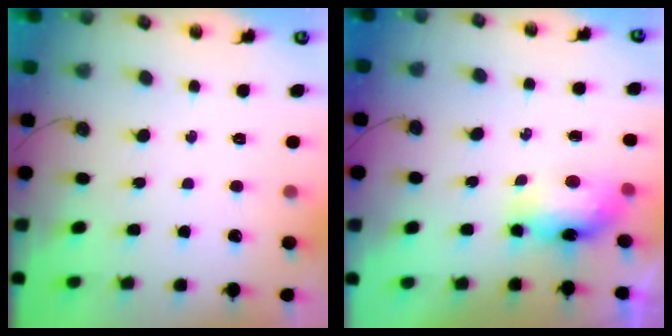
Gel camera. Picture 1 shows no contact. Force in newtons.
{"total": 15.8, "press": 9.7, "slide": 12.5}